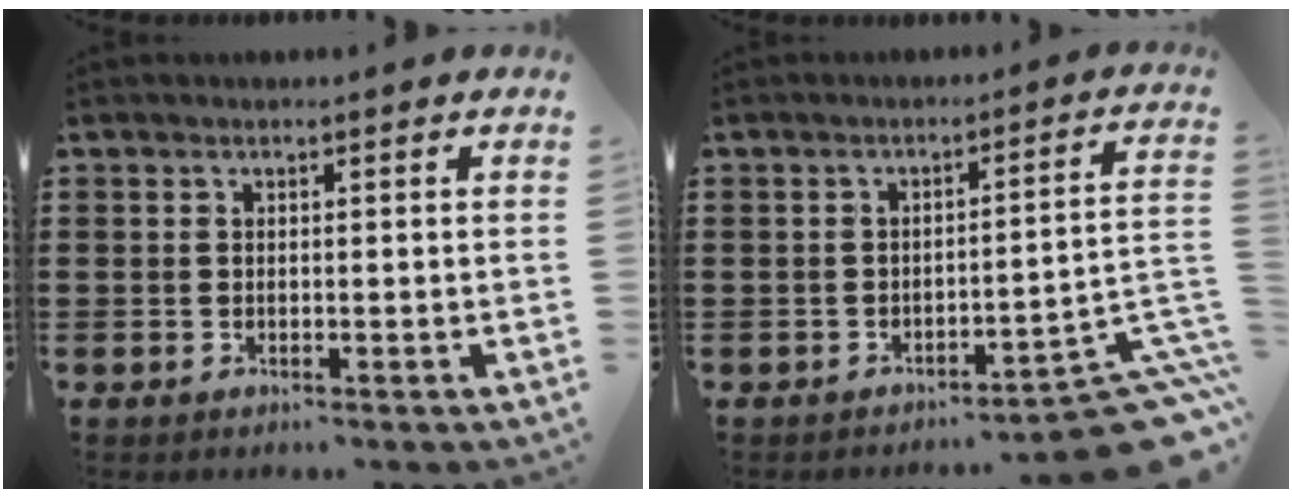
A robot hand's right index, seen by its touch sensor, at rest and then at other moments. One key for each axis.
{"total": 7.7, "fx": -5.9, "fy": 1.1, "fz": 4.8, "tx": -0.059, "ty": 0.002, "tz": -0.110}